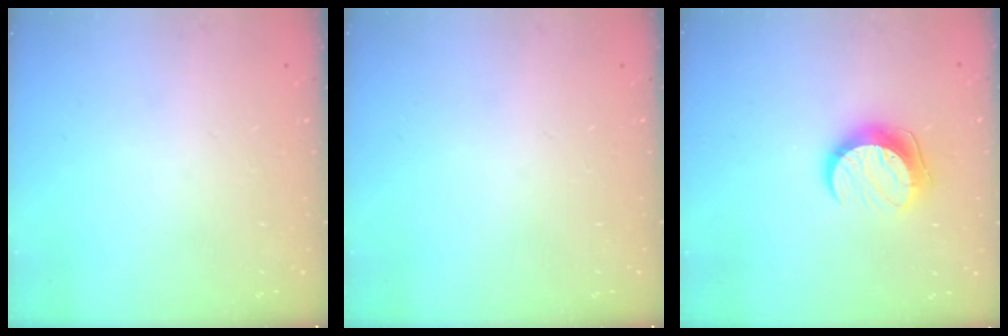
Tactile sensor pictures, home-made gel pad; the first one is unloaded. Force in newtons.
{"total": 0.0}
{"total": 10.1, "press": 10.1, "slide": 0.4}